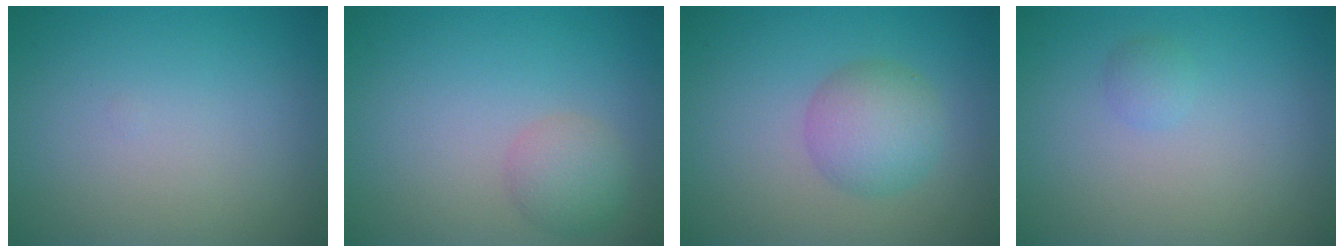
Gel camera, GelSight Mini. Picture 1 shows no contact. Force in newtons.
{"total": 2.5, "press": 2.5, "slide": 0.1}
{"total": 3.7, "press": 3.7, "slide": 0.3}
{"total": 0.9, "press": 0.8, "slide": 0.0}